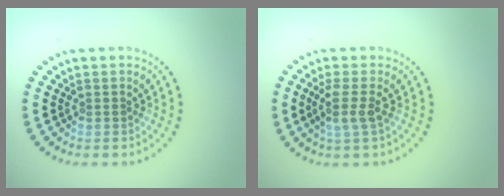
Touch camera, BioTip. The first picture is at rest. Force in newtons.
{"total": 2.3, "press": 1.8, "slide": 1.5}